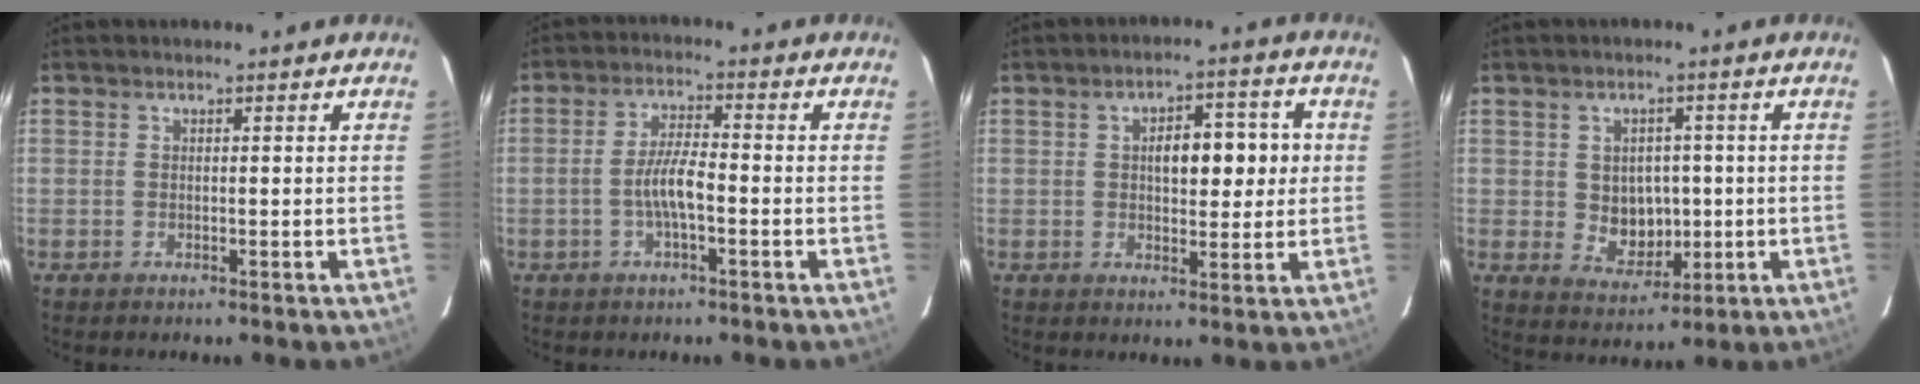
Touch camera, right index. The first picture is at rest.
{"total": 5.5, "force": [-1.7, 1.2, 5.1], "torque": [-0.101, 0.006, -0.032]}
{"total": 8.0, "force": [1.0, 4.1, 6.8], "torque": [-0.107, 0.021, 0.019]}
{"total": 6.7, "force": [-0.2, 5.8, 3.5], "torque": [-0.064, 0.002, 0.015]}